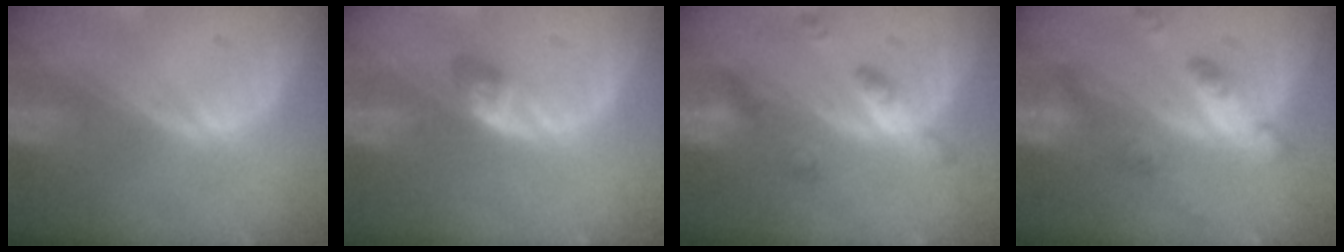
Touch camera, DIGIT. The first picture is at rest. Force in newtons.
{"total": 2.9, "press": 2.5, "slide": 1.6}
{"total": 4.5, "press": 4.5, "slide": 0.0}
{"total": 6.1, "press": 5.4, "slide": 2.9}